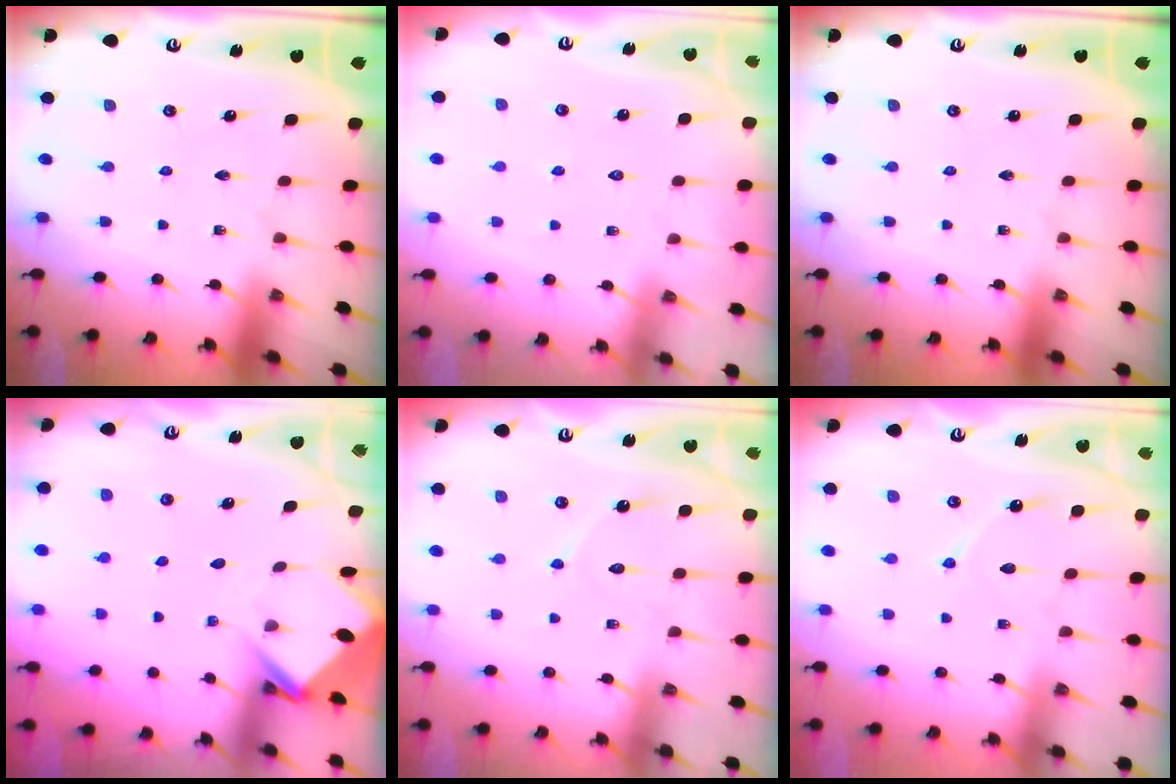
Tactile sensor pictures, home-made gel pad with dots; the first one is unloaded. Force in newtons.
{"total": 2.9, "press": 2.9, "slide": 0.4}
{"total": 0.0}
{"total": 3.9, "press": 3.9, "slide": 0.1}
{"total": 7.8, "press": 7.8, "slide": 0.7}
{"total": 6.6, "press": 6.6, "slide": 0.7}